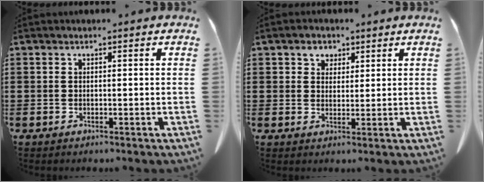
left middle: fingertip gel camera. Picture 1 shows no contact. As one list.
[{"total": 2.8, "force": [1.6, 1.7, 1.5], "torque": [-0.028, 0.004, 0.027]}]